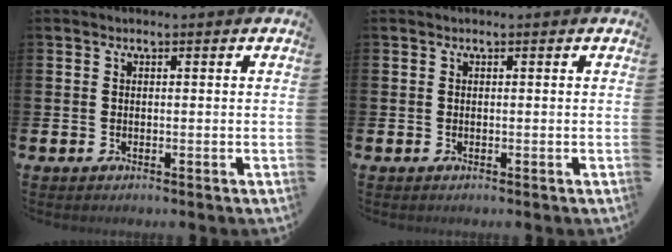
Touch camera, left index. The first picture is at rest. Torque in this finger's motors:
{"motor_torque": [-0.15, -0.15, 0.01, 0.01]}